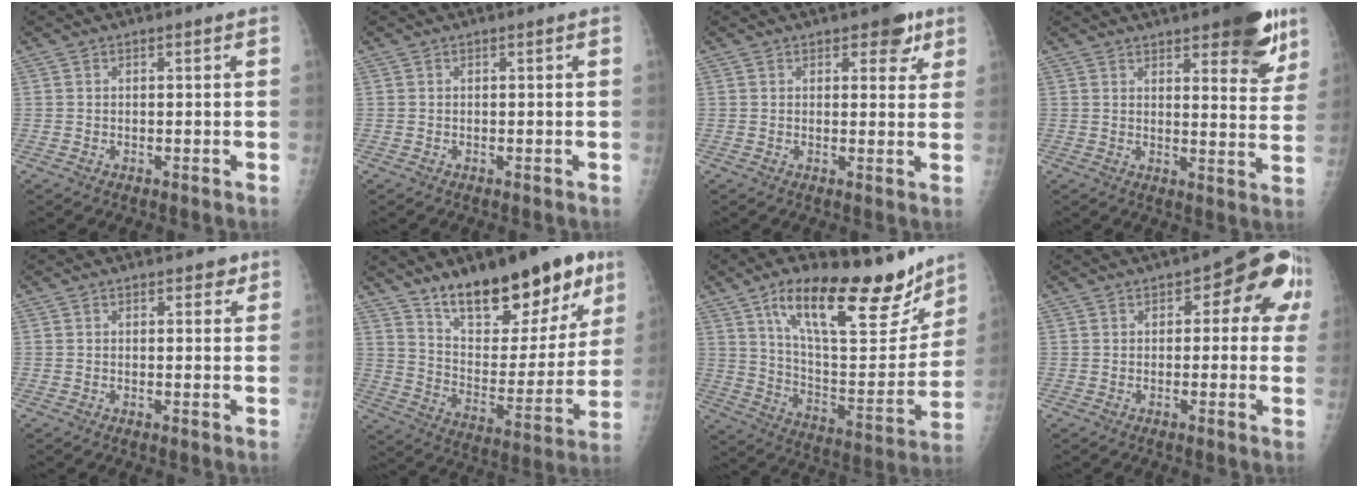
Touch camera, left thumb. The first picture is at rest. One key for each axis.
{"total": 0.0}
{"total": 5.3, "fx": 3.0, "fy": 2.9, "fz": 3.3, "tx": -0.011, "ty": -0.011, "tz": 0.033}
{"total": 14.8, "fx": 9.2, "fy": 4.9, "fz": 10.5, "tx": -0.094, "ty": -0.047, "tz": 0.116}
{"total": 2.0, "fx": 1.3, "fy": 1.2, "fz": 1.0, "tx": 0.005, "ty": -0.005, "tz": 0.013}
{"total": 25.0, "fx": 16.2, "fy": 10.4, "fz": 15.9, "tx": -0.188, "ty": -0.068, "tz": 0.255}
{"total": 26.0, "fx": 17.1, "fy": 9.0, "fz": 17.4, "tx": -0.224, "ty": -0.064, "tz": 0.278}
{"total": 11.2, "fx": 3.4, "fy": 5.5, "fz": 9.2, "tx": -0.063, "ty": 0.014, "tz": 0.031}